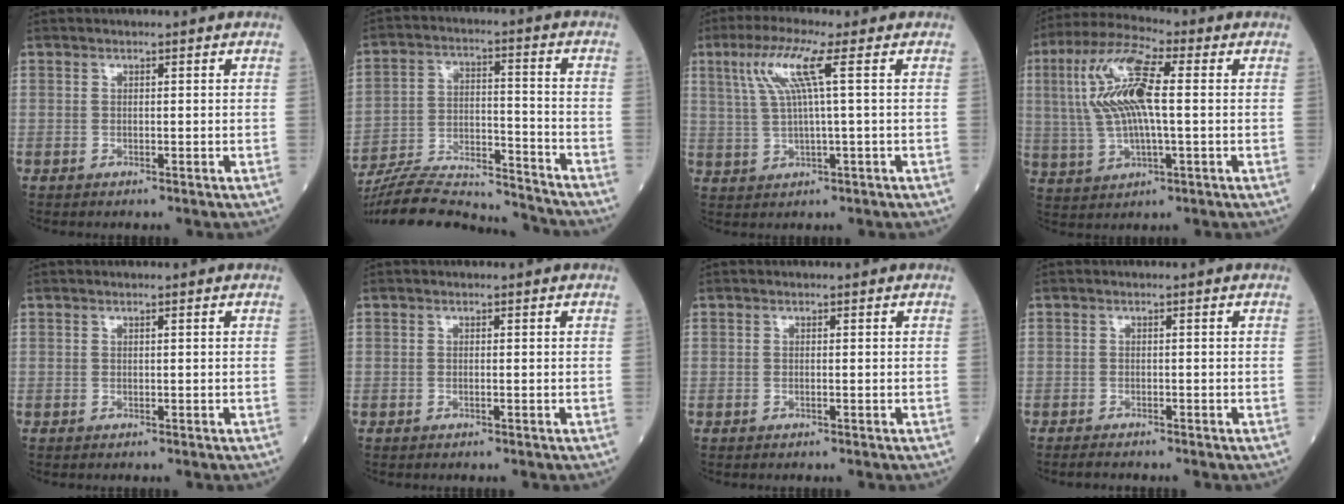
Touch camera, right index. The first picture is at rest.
{"total": 20.5, "force": [-19.5, 2.1, 5.9], "torque": [-0.139, -0.004, -0.308]}
{"total": 7.3, "force": [2.5, -0.5, 6.8], "torque": [-0.142, 0.014, 0.053]}
{"total": 13.0, "force": [1.9, 3.0, 12.5], "torque": [-0.270, 0.021, 0.035]}
{"total": 0.0}
{"total": 0.0}
{"total": 0.0}
{"total": 1.5, "force": [-1.4, 0.2, 0.5], "torque": [-0.016, -0.005, -0.020]}